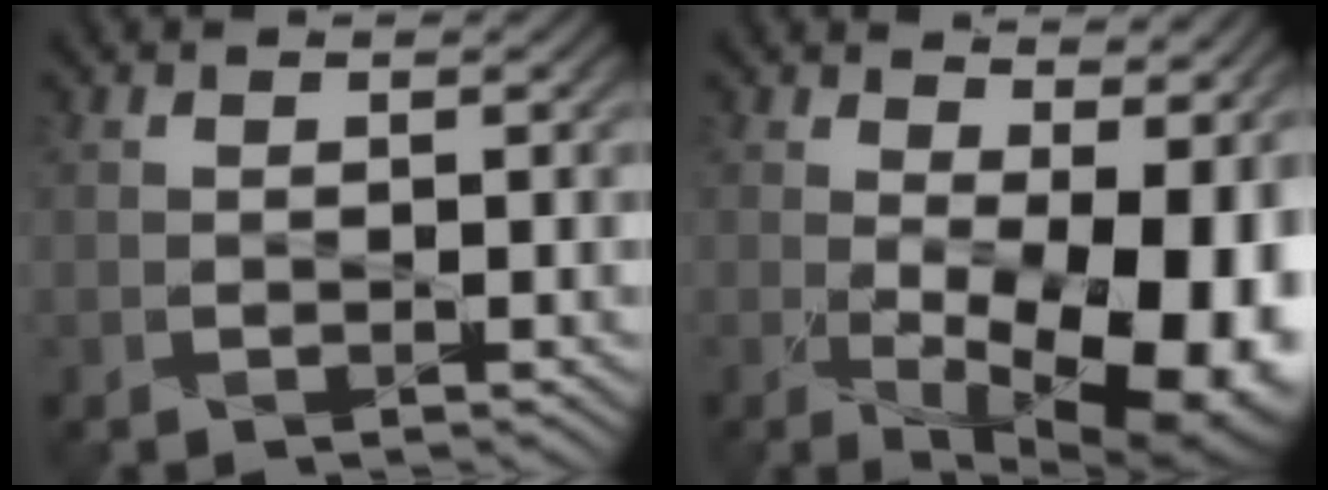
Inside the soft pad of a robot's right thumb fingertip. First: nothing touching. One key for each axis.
{"total": 16.6, "fx": -0.7, "fy": 7.7, "fz": 14.6, "tx": -0.169, "ty": -0.013, "tz": 0.023}